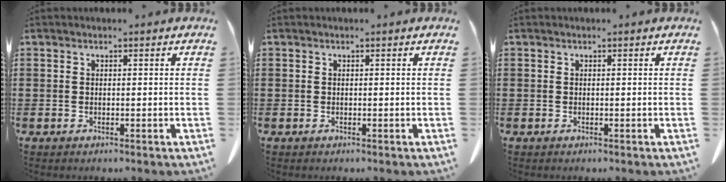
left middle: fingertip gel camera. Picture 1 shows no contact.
{"total": 0.0}
{"total": 0.0}